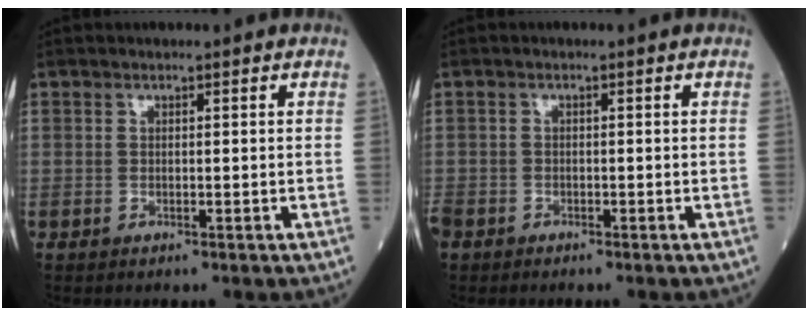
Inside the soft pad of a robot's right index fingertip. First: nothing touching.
{"total": 4.3, "force": [-2.9, 2.8, 1.4], "torque": [-0.042, -0.005, -0.057]}